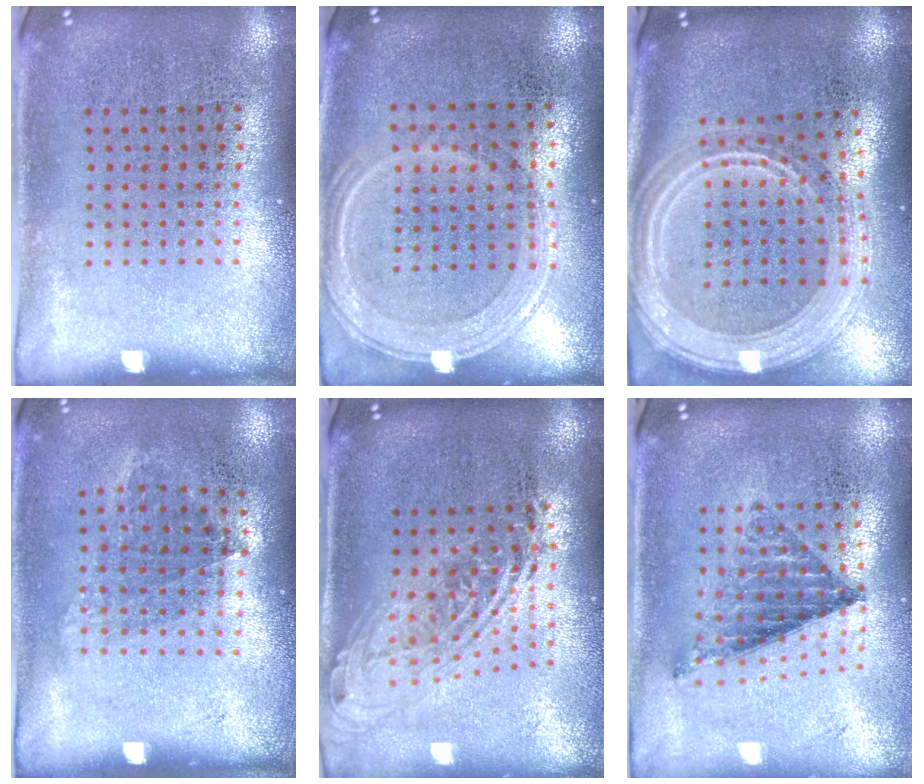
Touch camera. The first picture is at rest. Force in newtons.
{"total": 1.3, "press": 1.2, "slide": 0.4}
{"total": 3.0, "press": 2.5, "slide": 1.7}
{"total": 1.0, "press": 0.8, "slide": 0.6}
{"total": 2.0, "press": 1.5, "slide": 1.2}
{"total": 0.9, "press": 0.9, "slide": 0.0}